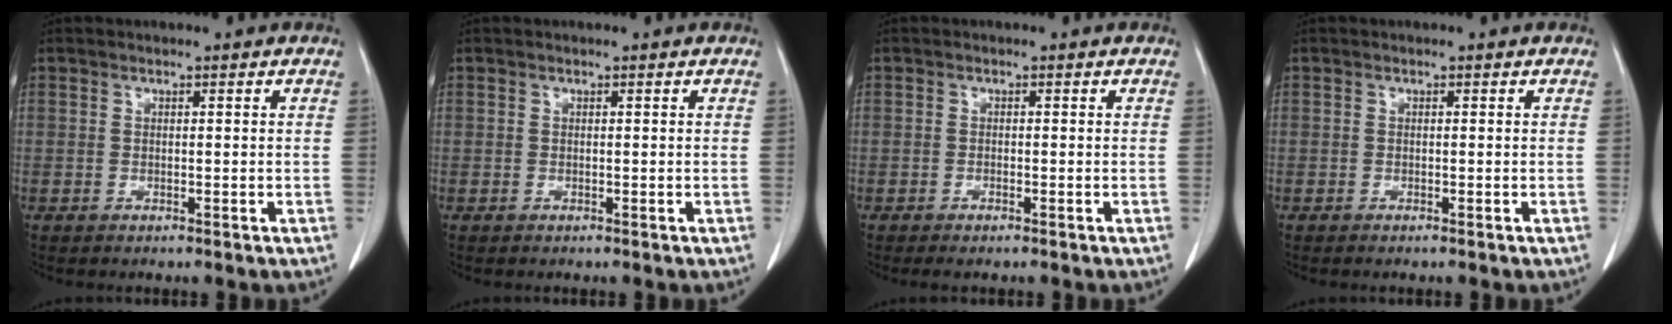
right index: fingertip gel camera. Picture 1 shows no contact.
{"total": 0.0}
{"total": 1.2, "force": [-1.0, 0.1, 0.8], "torque": [-0.013, -0.003, -0.014]}
{"total": 0.0}